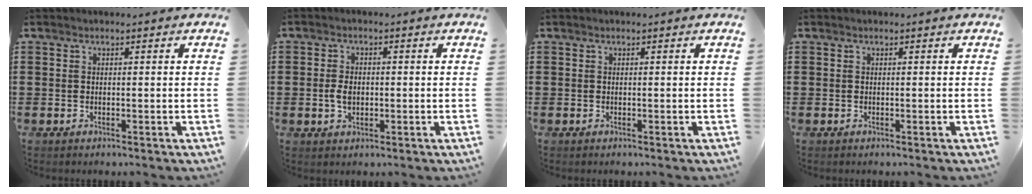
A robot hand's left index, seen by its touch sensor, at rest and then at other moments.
{"total": 3.1, "force": [-0.2, 1.9, 2.4], "torque": [-0.055, 0.002, -0.007]}
{"total": 0.0}
{"total": 0.0}